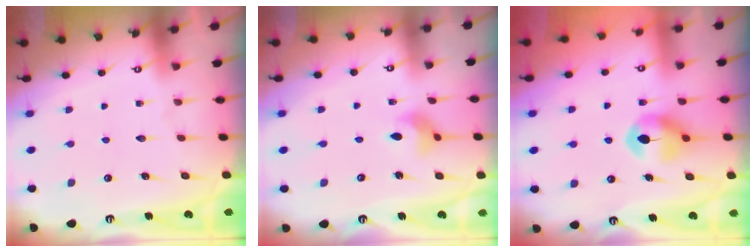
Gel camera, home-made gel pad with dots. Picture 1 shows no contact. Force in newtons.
{"total": 6.9, "press": 6.7, "slide": 1.9}
{"total": 7.4, "press": 7.4, "slide": 0.5}